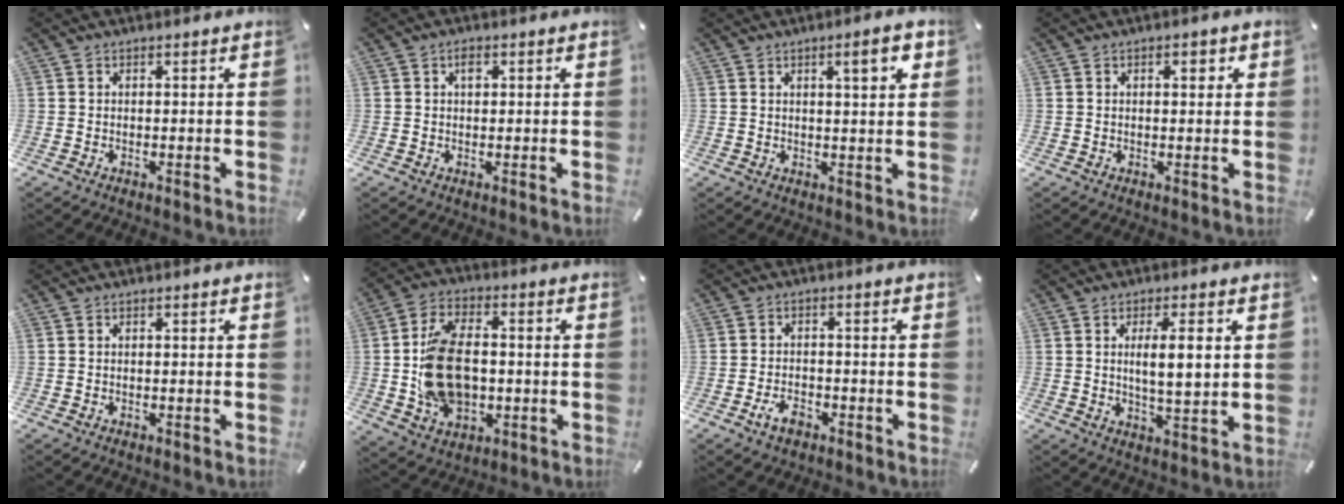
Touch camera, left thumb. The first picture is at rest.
{"total": 1.8, "force": [0.6, 1.0, 1.3], "torque": [-0.021, 0.001, 0.008]}
{"total": 6.2, "force": [2.8, 1.0, 5.5], "torque": [-0.078, -0.008, 0.039]}
{"total": 2.1, "force": [0.8, 1.0, 1.7], "torque": [-0.019, 0.001, 0.007]}
{"total": 0.0}
{"total": 15.9, "force": [-1.0, 10.9, 11.6], "torque": [-0.231, 0.009, -0.013]}
{"total": 4.3, "force": [-2.5, 2.5, 2.5], "torque": [-0.060, 0.008, -0.051]}
{"total": 7.9, "force": [1.8, 1.8, 7.4], "torque": [-0.128, -0.006, 0.026]}